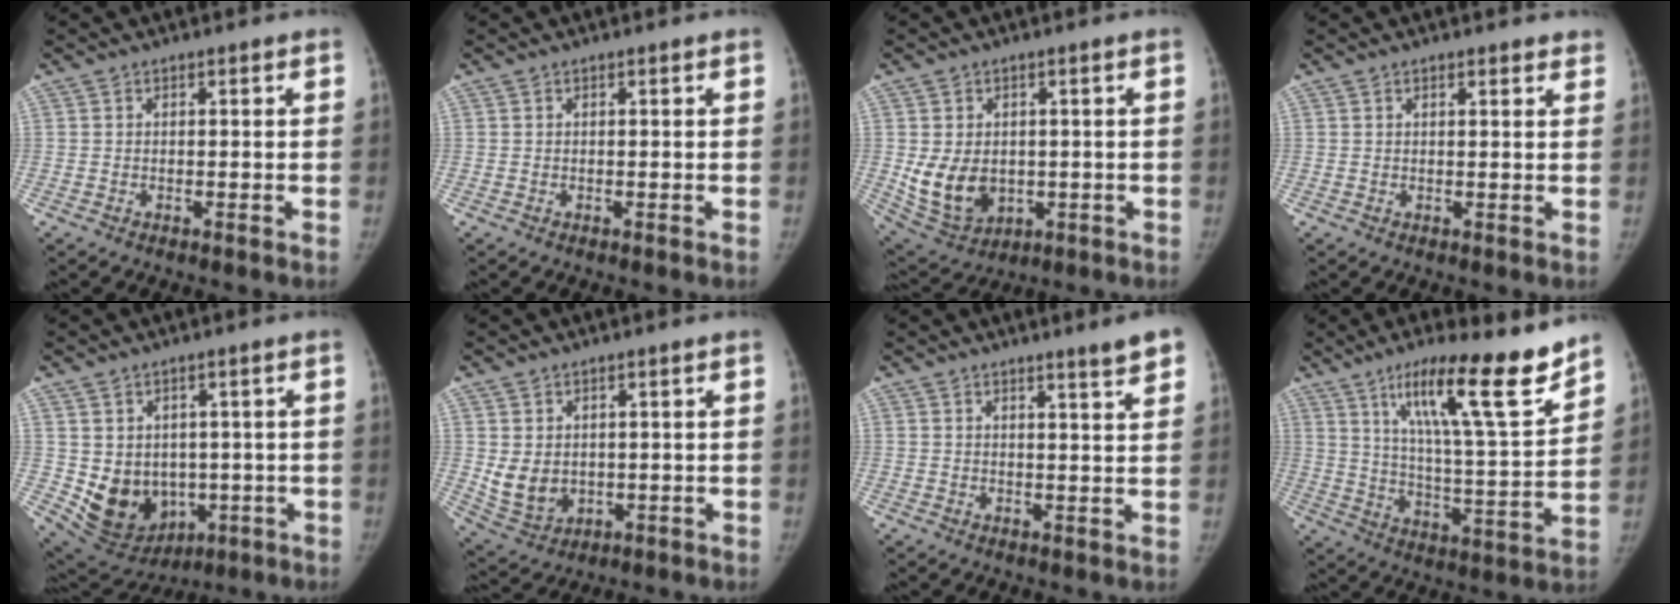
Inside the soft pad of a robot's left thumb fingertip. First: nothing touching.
{"total": 0.0}
{"total": 10.1, "force": [-0.6, 7.6, 6.6], "torque": [-0.096, -0.009, 0.012]}
{"total": 2.4, "force": [1.8, 0.8, 1.3], "torque": [-0.005, -0.002, 0.020]}
{"total": 11.7, "force": [-1.3, 9.5, 6.7], "torque": [-0.075, -0.002, 0.012]}
{"total": 6.5, "force": [0.6, 5.1, 3.9], "torque": [-0.055, -0.013, 0.034]}
{"total": 4.9, "force": [3.4, 0.2, 3.5], "torque": [-0.039, -0.022, 0.044]}
{"total": 20.0, "force": [13.4, 2.8, 14.5], "torque": [-0.205, -0.073, 0.221]}